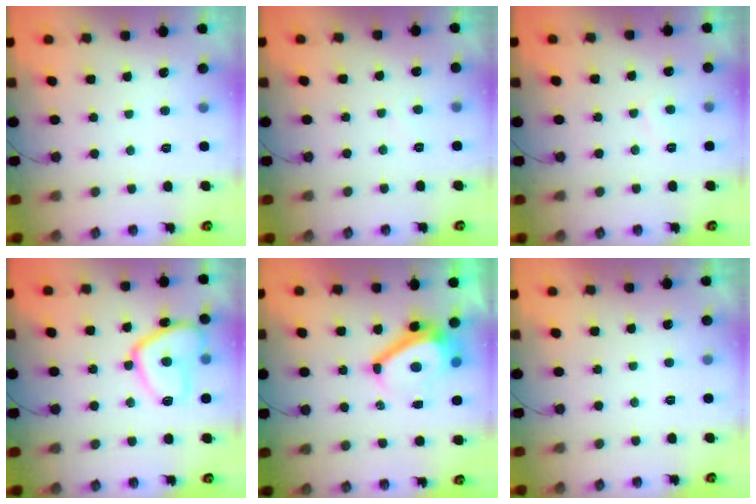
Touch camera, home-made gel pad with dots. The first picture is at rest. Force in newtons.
{"total": 1.6, "press": 1.5, "slide": 0.4}
{"total": 4.2, "press": 4.1, "slide": 0.5}
{"total": 12.6, "press": 12.6, "slide": 1.2}
{"total": 9.0, "press": 8.4, "slide": 3.1}
{"total": 2.3, "press": 2.3, "slide": 0.4}